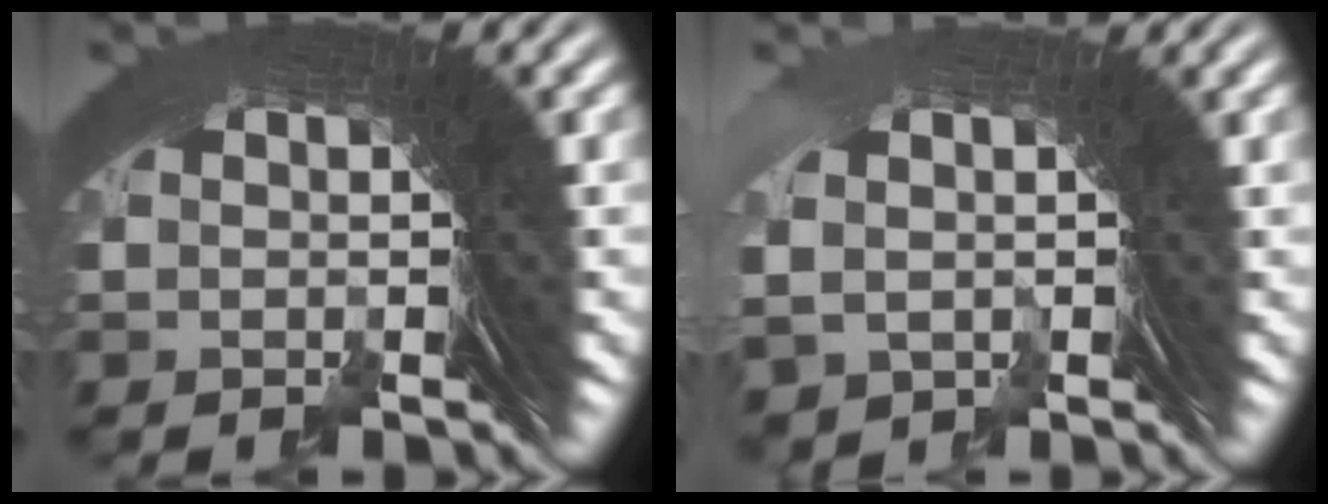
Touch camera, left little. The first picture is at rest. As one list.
[{"total": 1.2, "force": [-0.4, 1.1, 0.1], "torque": [-0.004, -0.005, 0.002]}]